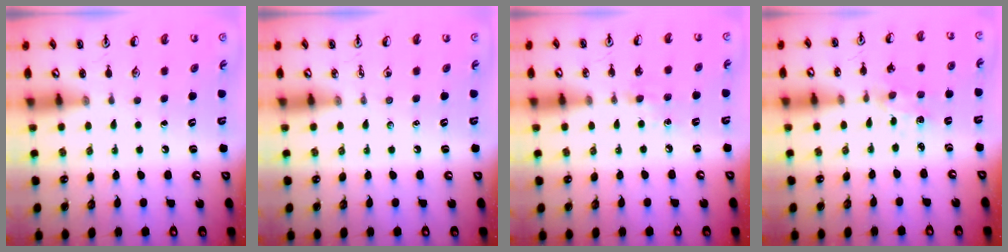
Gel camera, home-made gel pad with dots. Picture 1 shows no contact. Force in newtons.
{"total": 0.0}
{"total": 3.7, "press": 3.7, "slide": 0.6}
{"total": 2.1, "press": 2.0, "slide": 0.3}